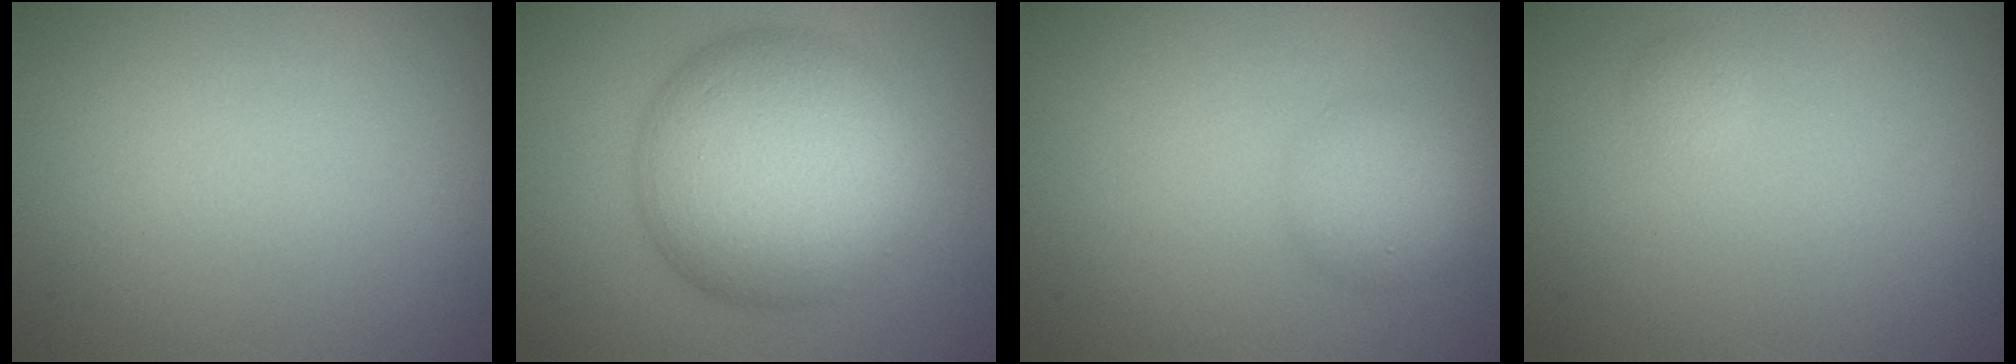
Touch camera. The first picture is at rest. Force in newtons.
{"total": 11.2, "press": 11.1, "slide": 0.4}
{"total": 2.8, "press": 2.8, "slide": 0.0}
{"total": 0.6, "press": 0.6, "slide": 0.1}